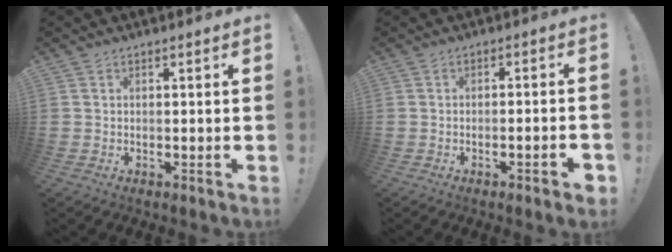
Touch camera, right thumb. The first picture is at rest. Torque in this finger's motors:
{"motor_torque": [-0.11, -0.07, 0.05, 0.24, 0.00]}